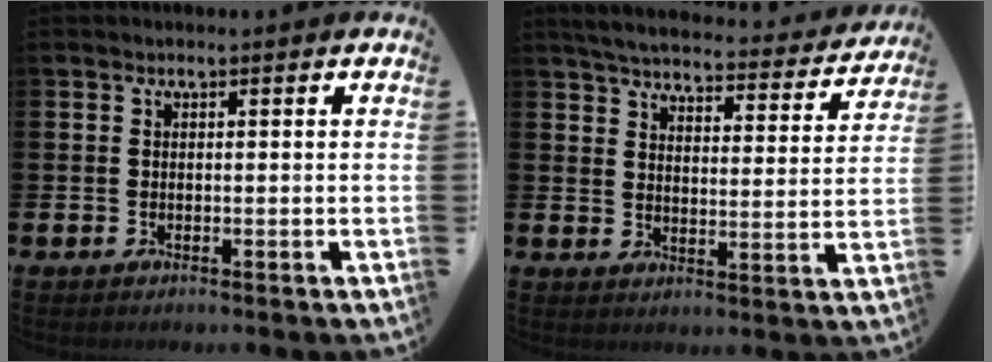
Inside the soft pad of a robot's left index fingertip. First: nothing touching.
{"total": 4.8, "force": [4.5, 0.9, 1.4], "torque": [-0.043, -0.038, 0.073]}